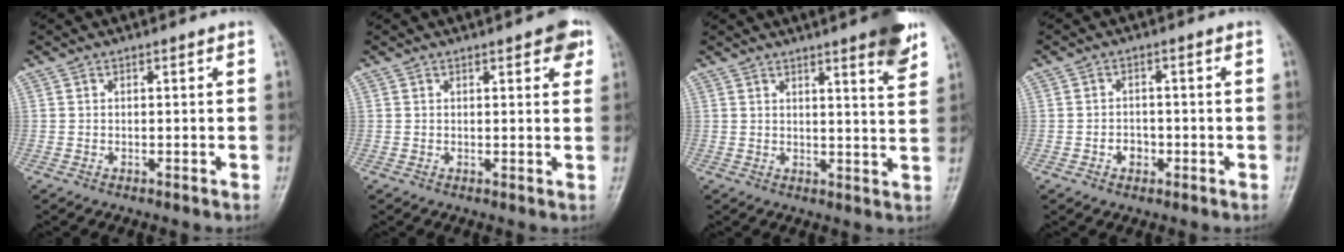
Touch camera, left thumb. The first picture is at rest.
{"total": 4.4, "force": [2.3, 1.8, 3.3], "torque": [-0.026, -0.006, 0.021]}
{"total": 8.0, "force": [5.3, 1.0, 5.9], "torque": [-0.063, -0.028, 0.064]}
{"total": 2.8, "force": [-1.1, 2.3, 1.3], "torque": [-0.005, 0.010, -0.019]}